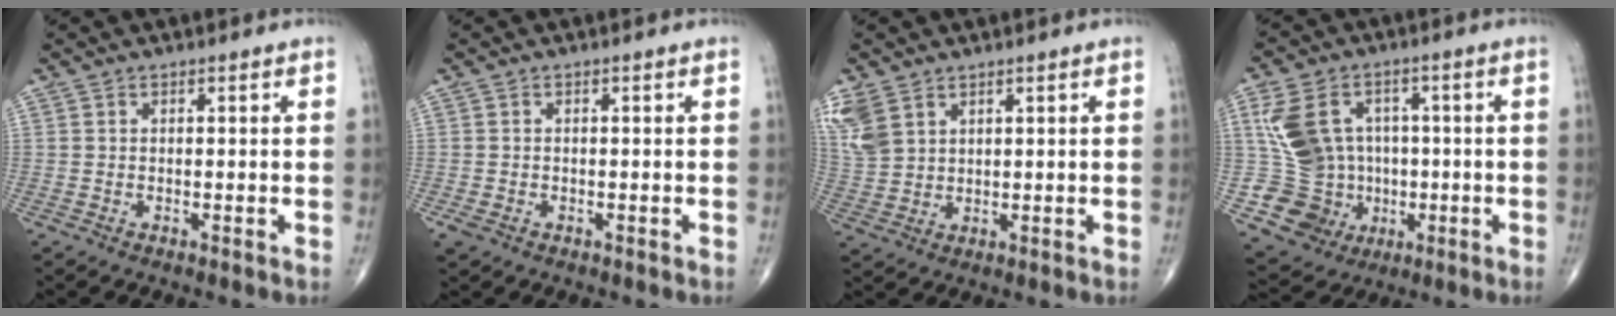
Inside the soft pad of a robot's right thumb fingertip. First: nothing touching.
{"total": 1.9, "force": [-0.8, 1.4, 1.1], "torque": [-0.026, -0.002, -0.010]}
{"total": 8.0, "force": [4.4, 5.1, 4.2], "torque": [-0.100, -0.004, 0.105]}
{"total": 15.0, "force": [0.7, 12.8, 7.7], "torque": [-0.120, 0.012, 0.034]}